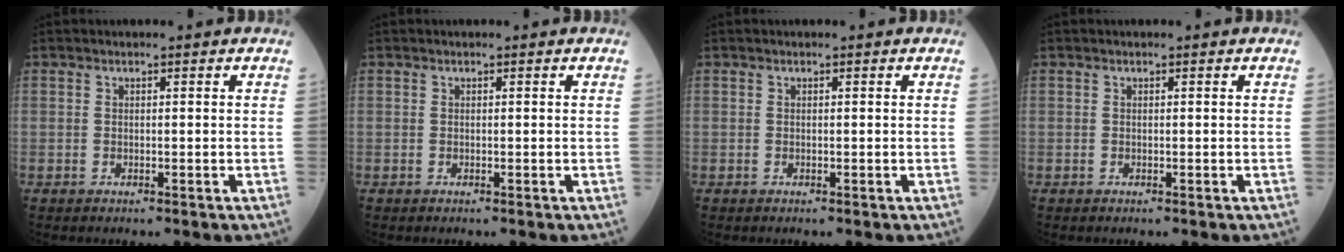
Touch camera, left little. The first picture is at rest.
{"total": 0.0}
{"total": 0.0}
{"total": 0.0}